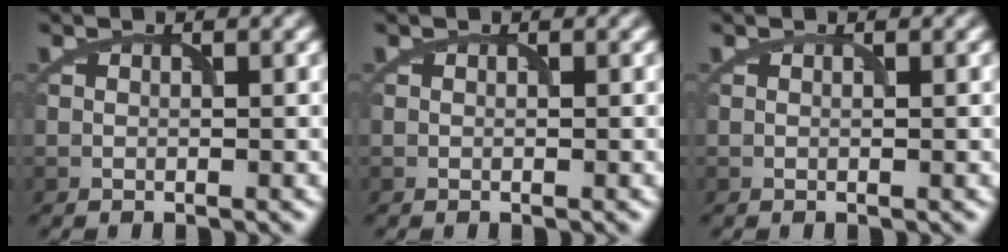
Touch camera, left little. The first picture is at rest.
{"total": 0.0}
{"total": 0.0}